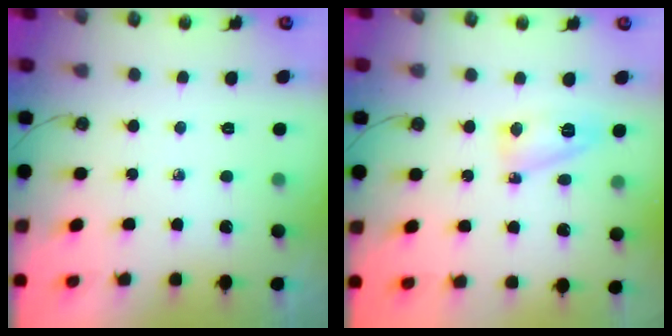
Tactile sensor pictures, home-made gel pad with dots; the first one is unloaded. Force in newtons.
{"total": 6.7, "press": 6.6, "slide": 0.8}